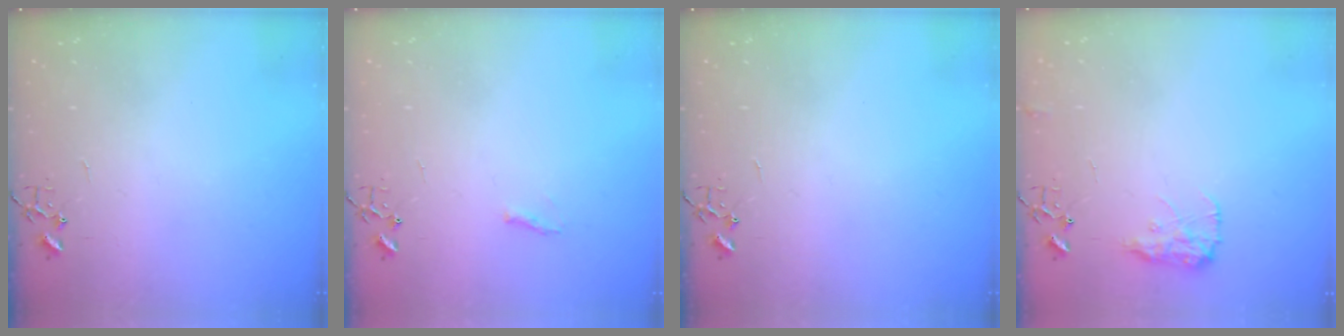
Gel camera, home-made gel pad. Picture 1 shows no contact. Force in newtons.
{"total": 4.7, "press": 4.6, "slide": 0.6}
{"total": 0.0}
{"total": 9.8, "press": 9.8, "slide": 0.2}